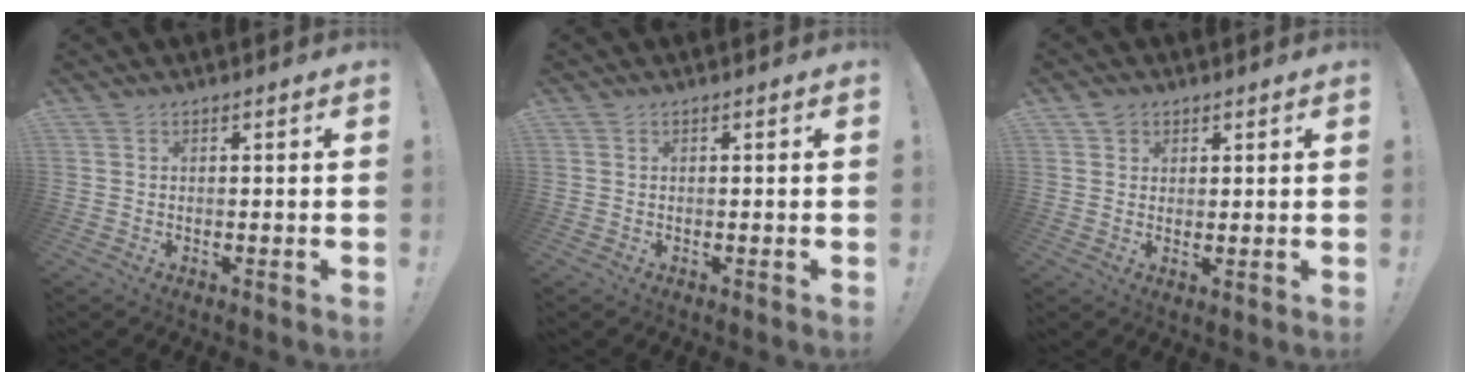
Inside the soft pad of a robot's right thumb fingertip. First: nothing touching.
{"total": 0.0}
{"total": 2.2, "force": [1.5, 1.6, 0.4], "torque": [0.002, -0.009, 0.025]}